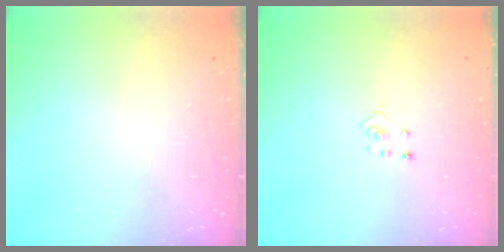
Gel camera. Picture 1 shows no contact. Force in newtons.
{"total": 2.3, "press": 2.3, "slide": 0.2}